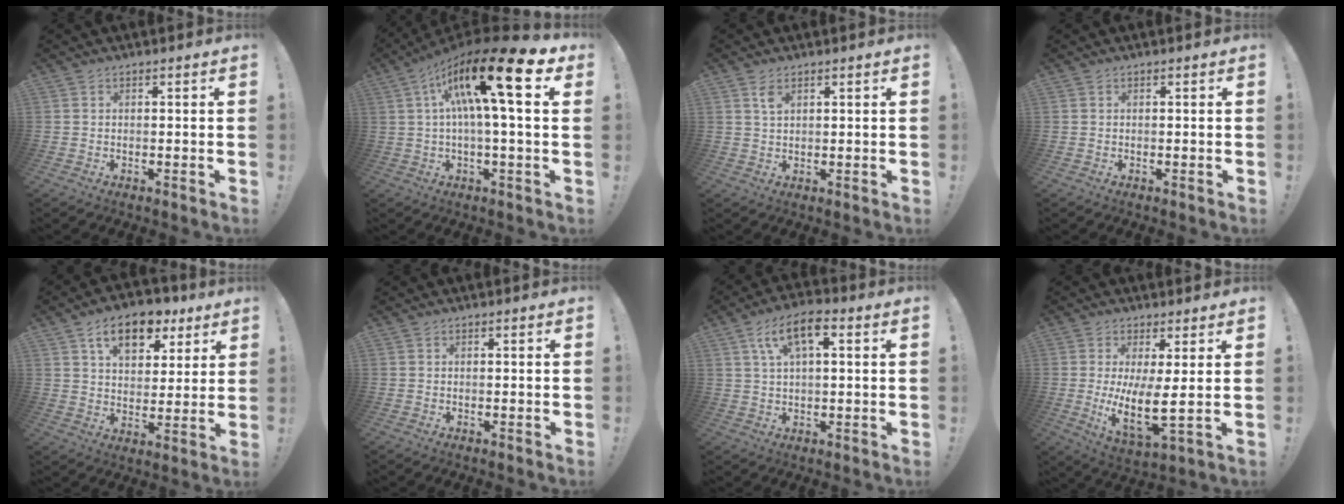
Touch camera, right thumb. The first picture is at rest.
{"total": 20.1, "force": [6.9, 3.6, 18.6], "torque": [-0.327, -0.033, 0.101]}
{"total": 3.1, "force": [1.6, 1.5, 2.2], "torque": [-0.032, -0.004, 0.026]}
{"total": 0.0}
{"total": 13.4, "force": [7.2, 8.1, 7.9], "torque": [-0.117, -0.030, 0.129]}
{"total": 0.0}
{"total": 9.4, "force": [3.7, 4.0, 7.8], "torque": [-0.134, 0.006, 0.067]}
{"total": 9.5, "force": [1.8, 1.6, 9.2], "torque": [-0.151, -0.040, 0.031]}